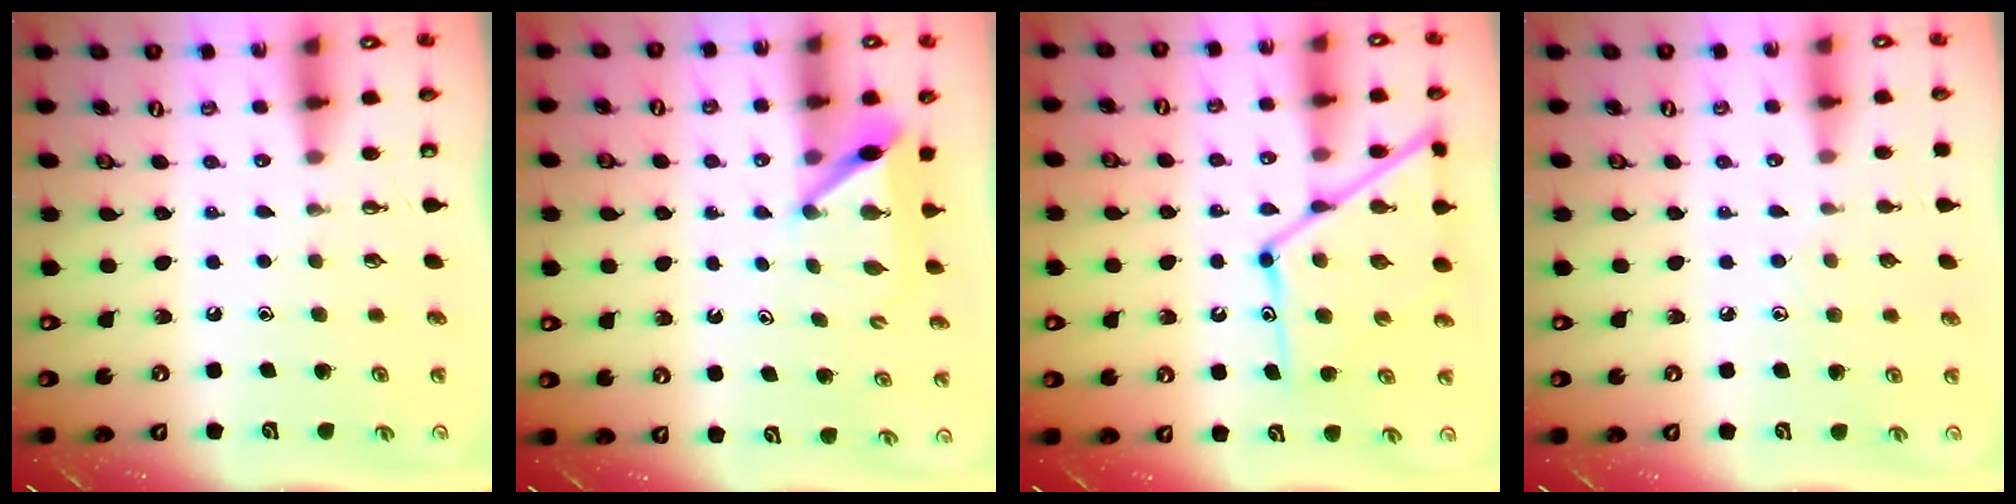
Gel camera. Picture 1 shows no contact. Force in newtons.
{"total": 6.1, "press": 6.1, "slide": 0.5}
{"total": 15.9, "press": 15.9, "slide": 1.0}
{"total": 3.8, "press": 3.7, "slide": 0.4}